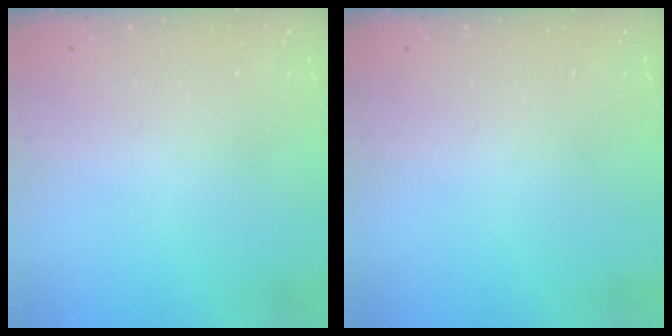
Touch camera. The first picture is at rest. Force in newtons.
{"total": 0.0}